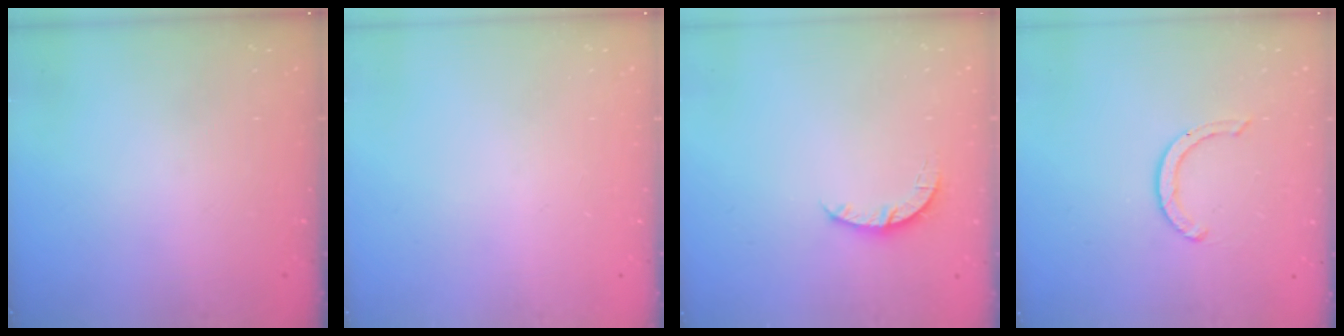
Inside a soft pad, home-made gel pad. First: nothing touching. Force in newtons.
{"total": 0.0}
{"total": 3.5, "press": 3.5, "slide": 0.4}
{"total": 4.2, "press": 4.2, "slide": 0.3}